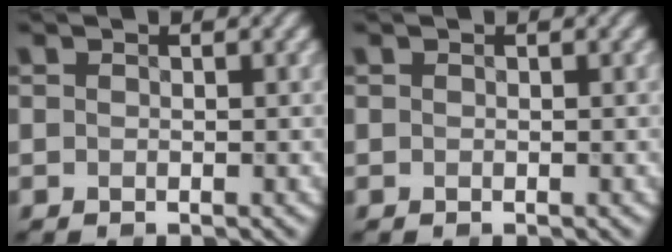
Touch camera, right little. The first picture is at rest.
{"total": 0.0}